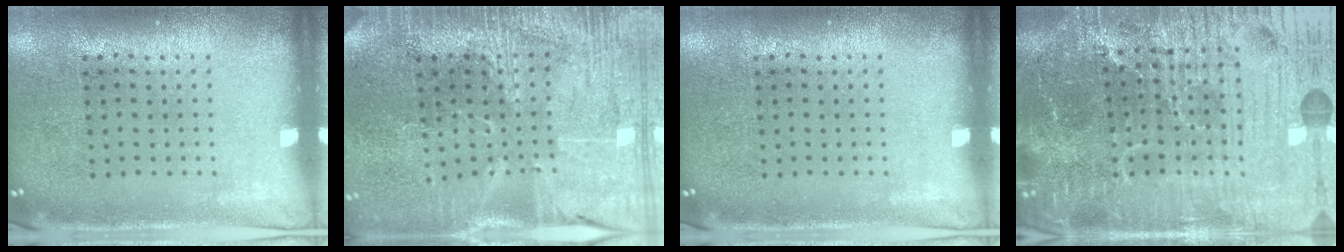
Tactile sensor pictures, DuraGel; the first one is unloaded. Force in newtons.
{"total": 3.4, "press": 3.3, "slide": 0.8}
{"total": 0.0}
{"total": 7.1, "press": 6.4, "slide": 3.0}